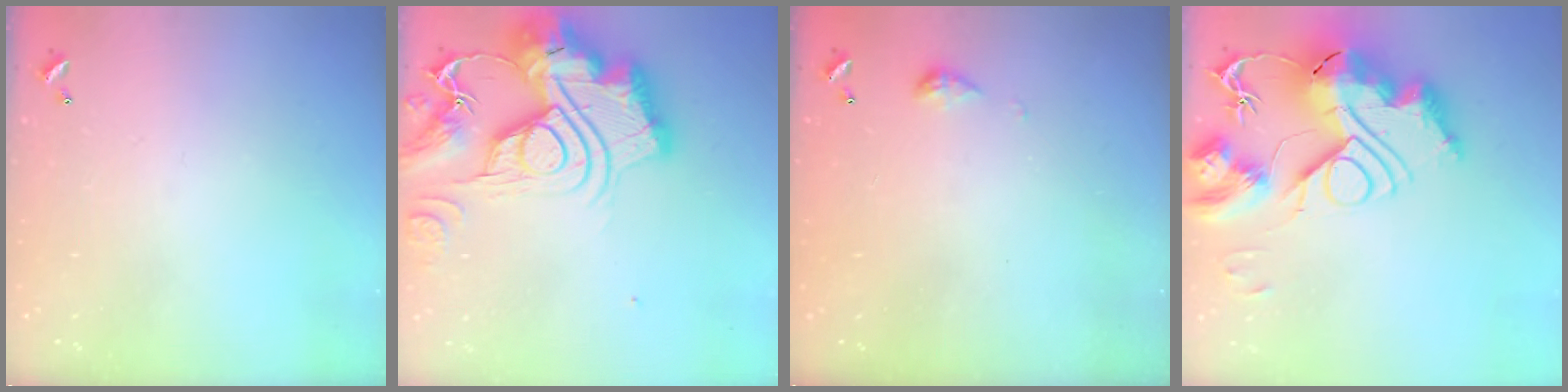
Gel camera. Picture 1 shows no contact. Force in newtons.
{"total": 0.6, "press": 0.6, "slide": 0.0}
{"total": 4.0, "press": 4.0, "slide": 0.6}
{"total": 0.7, "press": 0.7, "slide": 0.0}